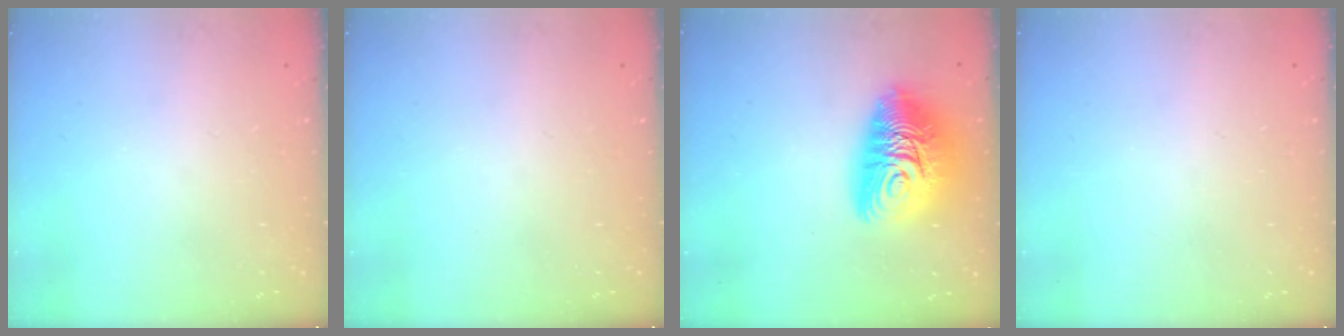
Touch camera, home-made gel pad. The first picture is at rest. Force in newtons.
{"total": 0.0}
{"total": 15.5, "press": 15.4, "slide": 1.3}
{"total": 0.0}